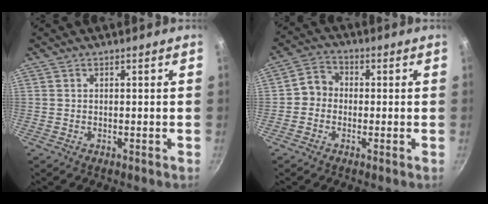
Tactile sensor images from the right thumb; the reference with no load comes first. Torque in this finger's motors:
{"motor_torque": [-0.01, -0.08, -0.16, 0.18, 0.02]}